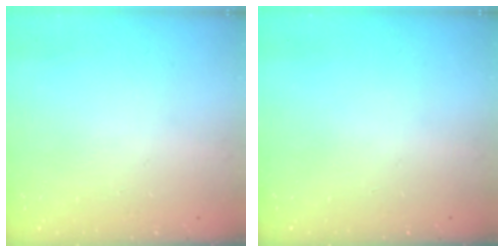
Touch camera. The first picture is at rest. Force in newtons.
{"total": 0.0}